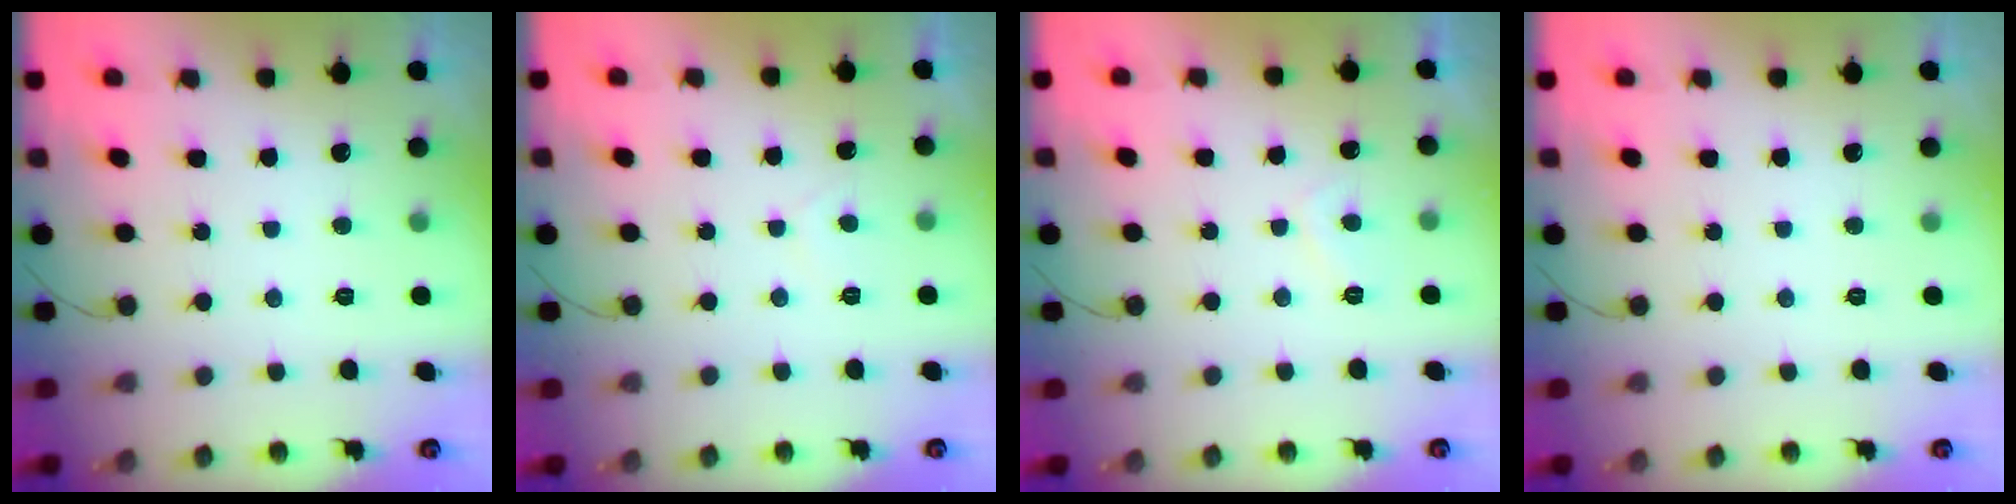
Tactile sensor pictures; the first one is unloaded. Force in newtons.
{"total": 0.8, "press": 0.6, "slide": 0.4}
{"total": 2.3, "press": 2.2, "slide": 0.7}
{"total": 0.0}